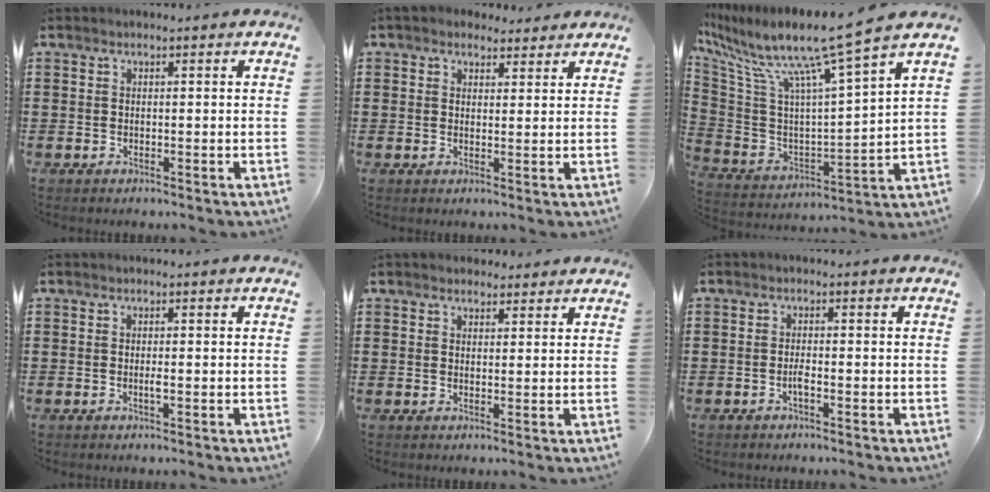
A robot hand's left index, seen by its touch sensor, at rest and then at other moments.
{"total": 3.1, "force": [2.6, 1.6, 0.6], "torque": [-0.020, 0.001, 0.048]}
{"total": 11.6, "force": [8.9, -0.5, 7.4], "torque": [-0.171, -0.071, 0.137]}
{"total": 1.0, "force": [-0.2, -0.1, 1.0], "torque": [-0.018, -0.005, -0.003]}
{"total": 2.4, "force": [2.1, 1.0, 0.3], "torque": [-0.003, 0.000, 0.039]}
{"total": 1.6, "force": [-0.7, 0.2, 1.5], "torque": [-0.028, -0.001, -0.011]}